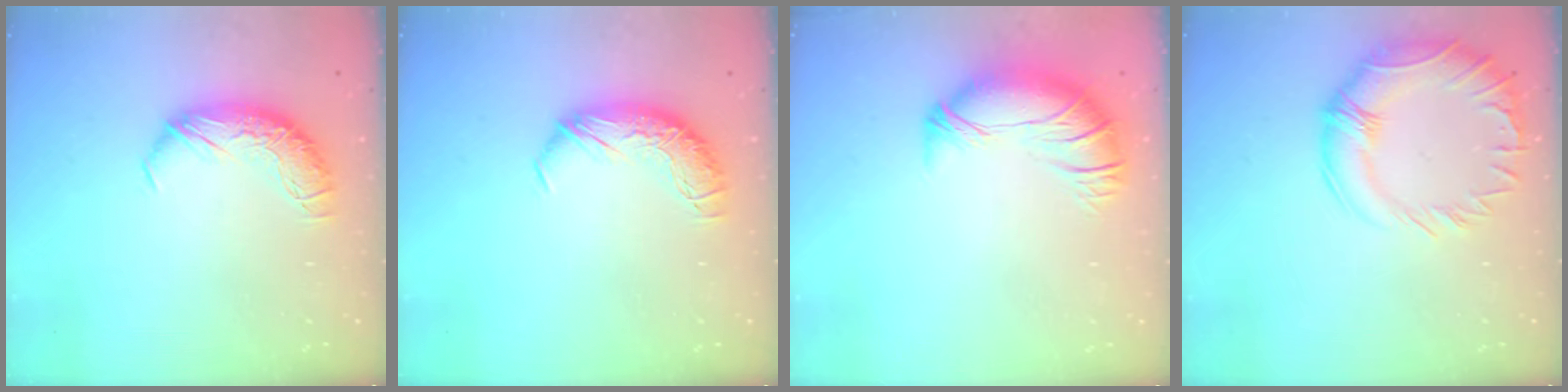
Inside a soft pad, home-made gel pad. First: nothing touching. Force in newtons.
{"total": 0.0}
{"total": 2.8, "press": 0.9, "slide": 2.6}
{"total": 7.2, "press": 6.1, "slide": 3.8}